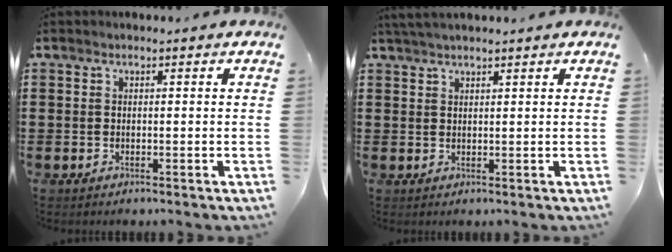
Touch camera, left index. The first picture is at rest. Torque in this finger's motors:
{"motor_torque": [1.24, -0.90, 0.22, 0.12]}